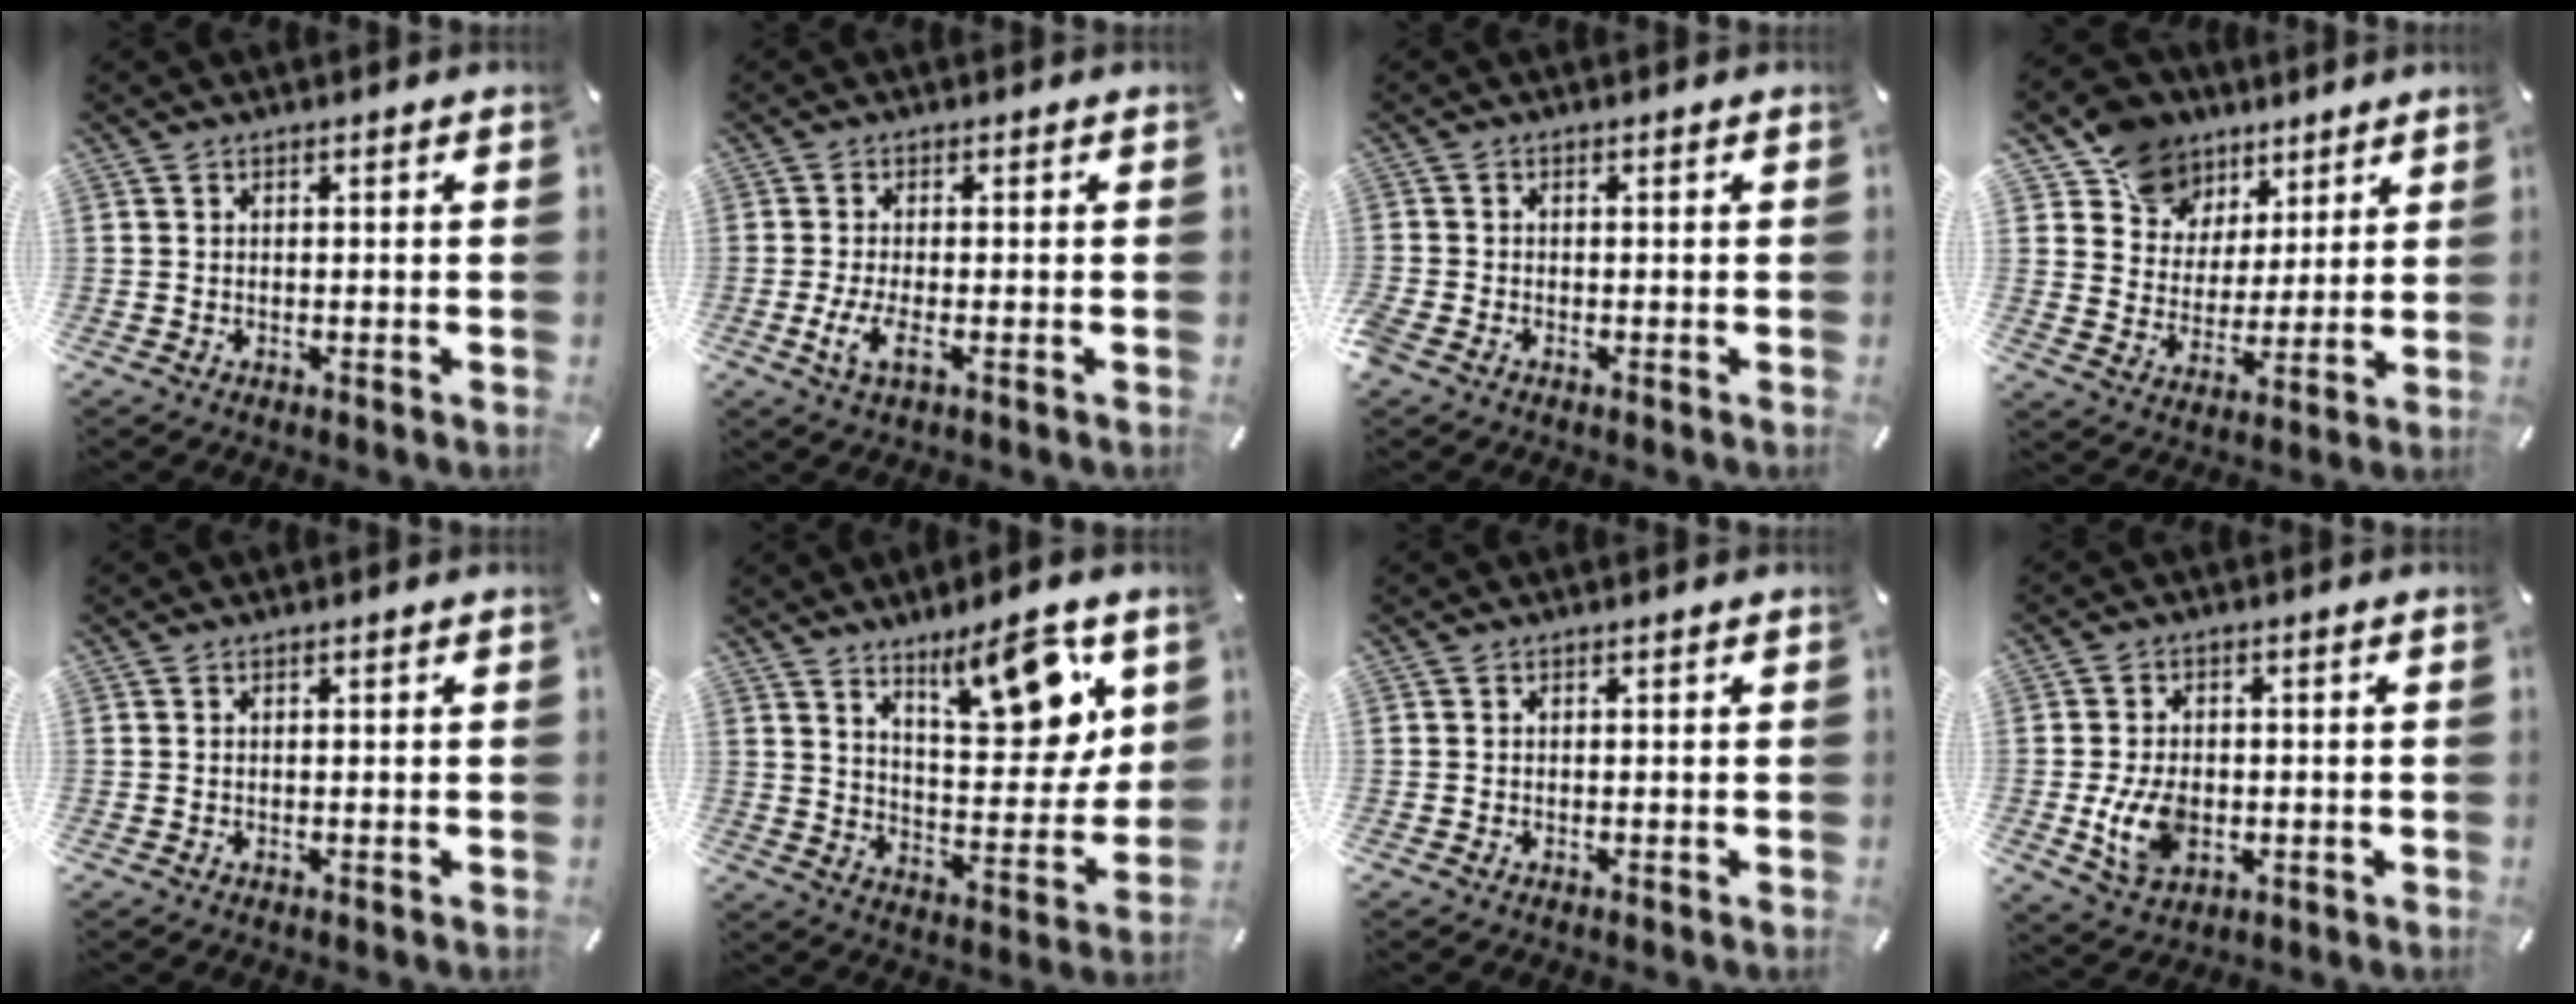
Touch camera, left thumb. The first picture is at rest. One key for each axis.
{"total": 4.6, "fx": -1.2, "fy": 1.3, "fz": 4.3, "tx": -0.096, "ty": -0.010, "tz": -0.026}
{"total": 1.3, "fx": -1.0, "fy": 0.8, "fz": 0.5, "tx": -0.005, "ty": 0.004, "tz": -0.019}
{"total": 11.5, "fx": 7.2, "fy": 8.9, "fz": 1.1, "tx": -0.033, "ty": -0.053, "tz": 0.140}
{"total": 0.0}
{"total": 16.1, "fx": 10.2, "fy": 6.5, "fz": 10.7, "tx": -0.120, "ty": -0.068, "tz": 0.163}
{"total": 0.0}
{"total": 8.6, "fx": -1.4, "fy": 6.1, "fz": 5.9, "tx": -0.111, "ty": 0.000, "tz": -0.024}